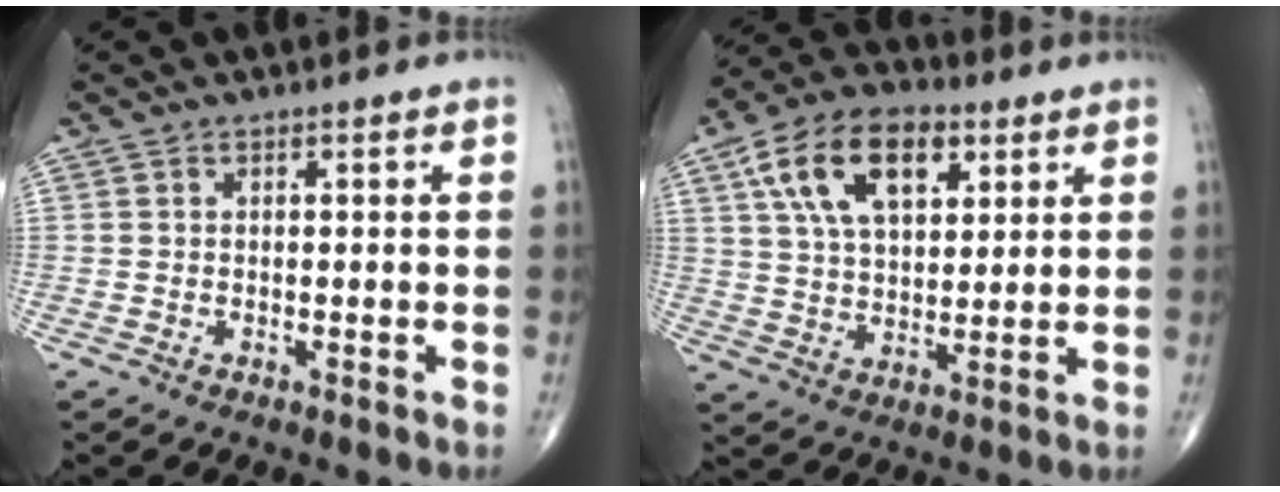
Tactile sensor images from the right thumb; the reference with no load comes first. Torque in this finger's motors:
{"motor_torque": [-1.07, 1.86, 1.27, 0.95, 0.14]}